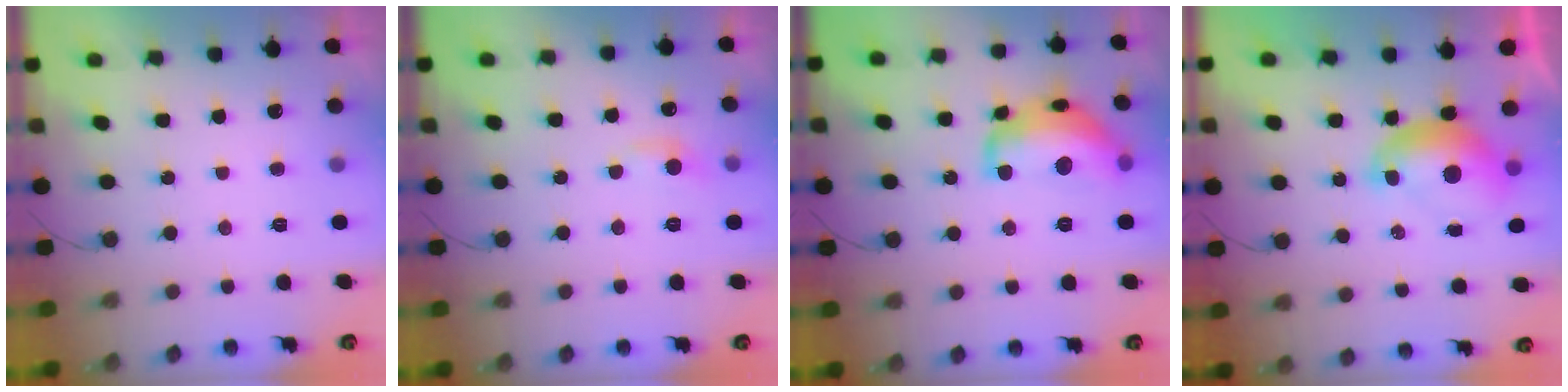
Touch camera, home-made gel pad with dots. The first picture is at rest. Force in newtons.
{"total": 5.3, "press": 5.3, "slide": 0.7}
{"total": 16.7, "press": 16.7, "slide": 0.9}
{"total": 8.5, "press": 8.4, "slide": 1.0}